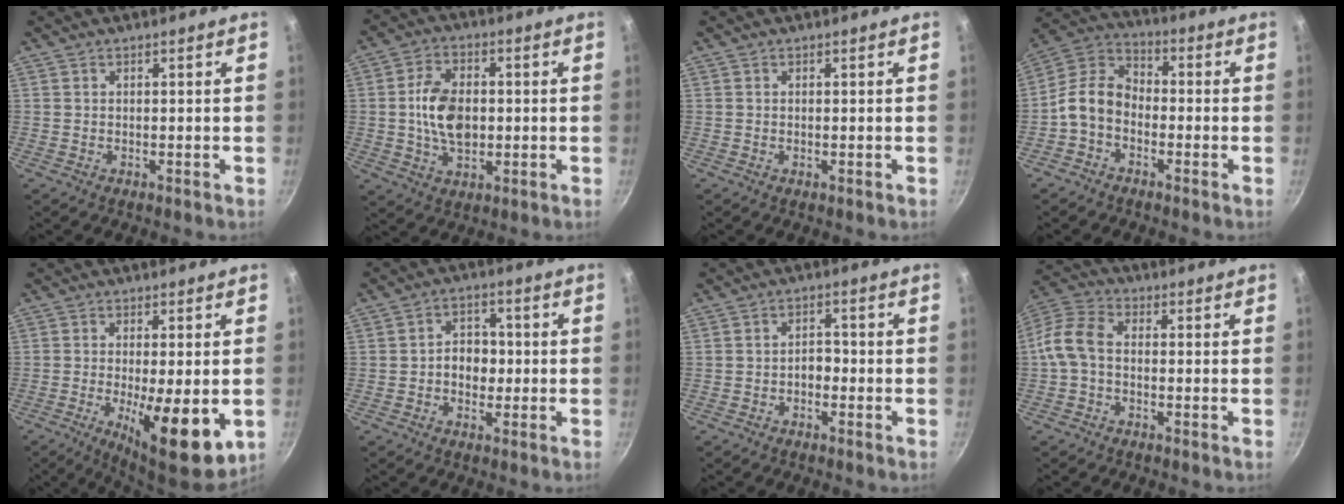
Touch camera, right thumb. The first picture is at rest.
{"total": 10.5, "force": [0.0, 6.6, 8.1], "torque": [-0.134, 0.003, 0.002]}
{"total": 0.0}
{"total": 9.6, "force": [-2.6, 7.0, 6.0], "torque": [-0.104, 0.040, -0.066]}
{"total": 15.0, "force": [-3.8, 4.8, 13.7], "torque": [-0.188, -0.024, -0.041]}
{"total": 5.9, "force": [-0.6, 4.4, 3.8], "torque": [-0.030, 0.016, -0.017]}
{"total": 2.8, "force": [-1.1, 1.9, 1.7], "torque": [-0.013, 0.015, -0.024]}
{"total": 8.2, "force": [-0.6, 5.3, 6.2], "torque": [-0.128, 0.025, -0.025]}